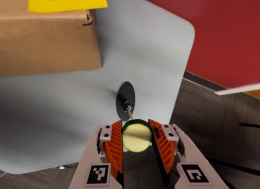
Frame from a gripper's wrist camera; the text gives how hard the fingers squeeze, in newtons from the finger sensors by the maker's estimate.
{"total": 11.4, "left": 11.8, "right": 10.9}